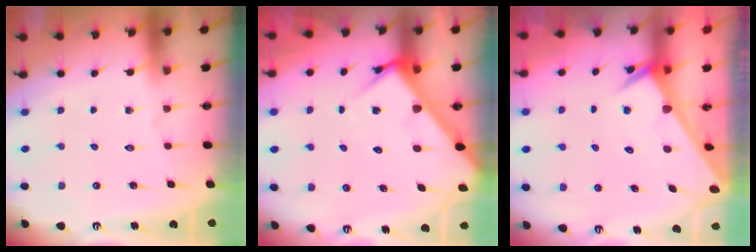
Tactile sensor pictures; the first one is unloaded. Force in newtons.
{"total": 4.3, "press": 4.3, "slide": 0.5}
{"total": 2.4, "press": 2.4, "slide": 0.0}